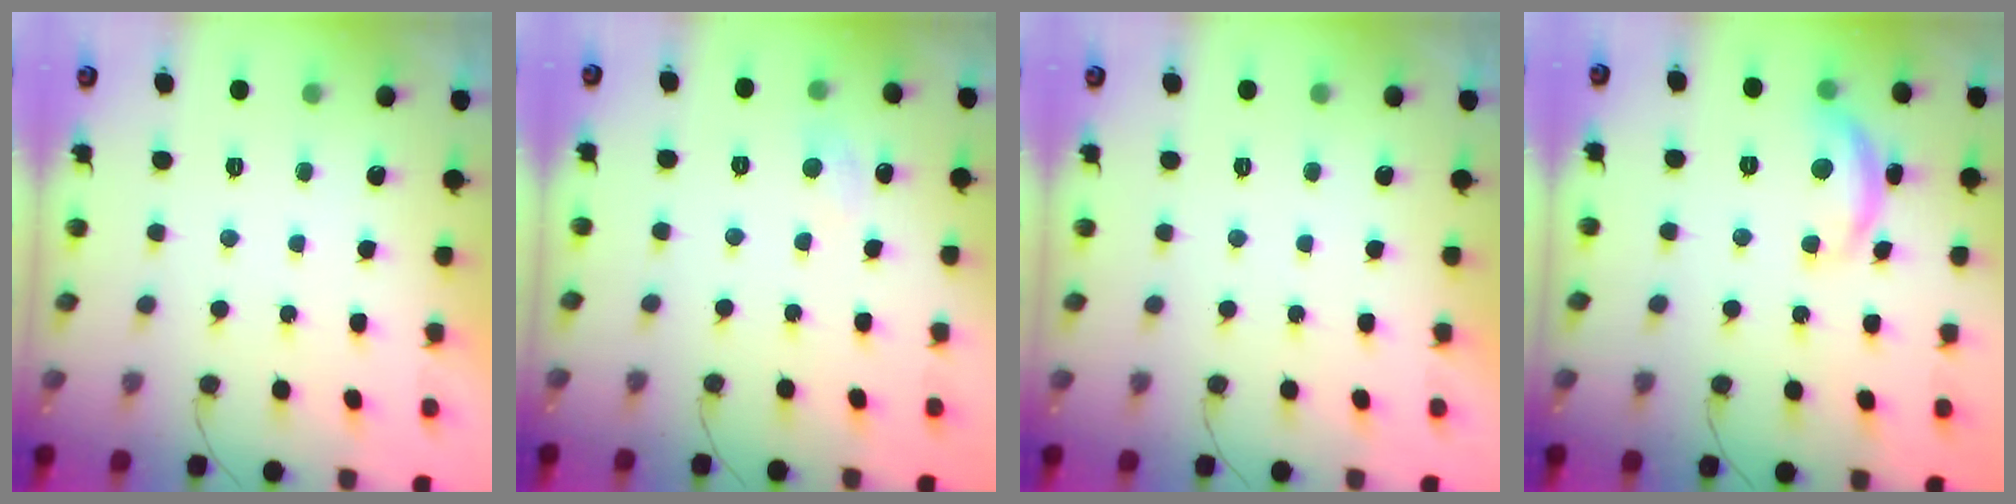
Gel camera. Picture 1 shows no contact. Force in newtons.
{"total": 5.9, "press": 5.9, "slide": 0.7}
{"total": 0.0}
{"total": 12.0, "press": 12.0, "slide": 0.6}